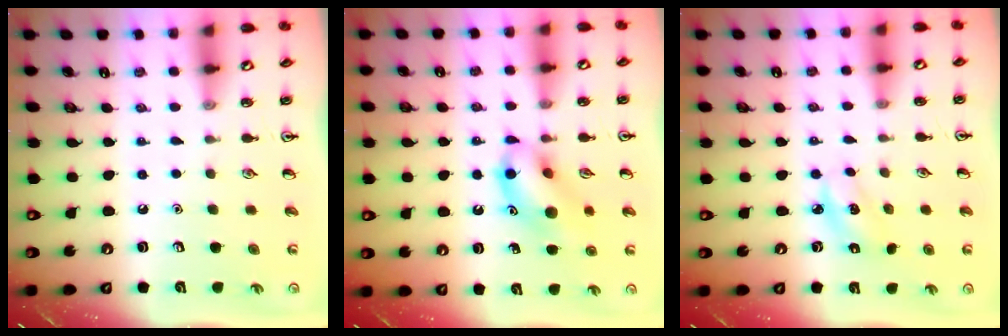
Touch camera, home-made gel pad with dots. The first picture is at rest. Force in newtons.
{"total": 12.0, "press": 11.9, "slide": 1.8}
{"total": 3.0, "press": 3.0, "slide": 0.5}